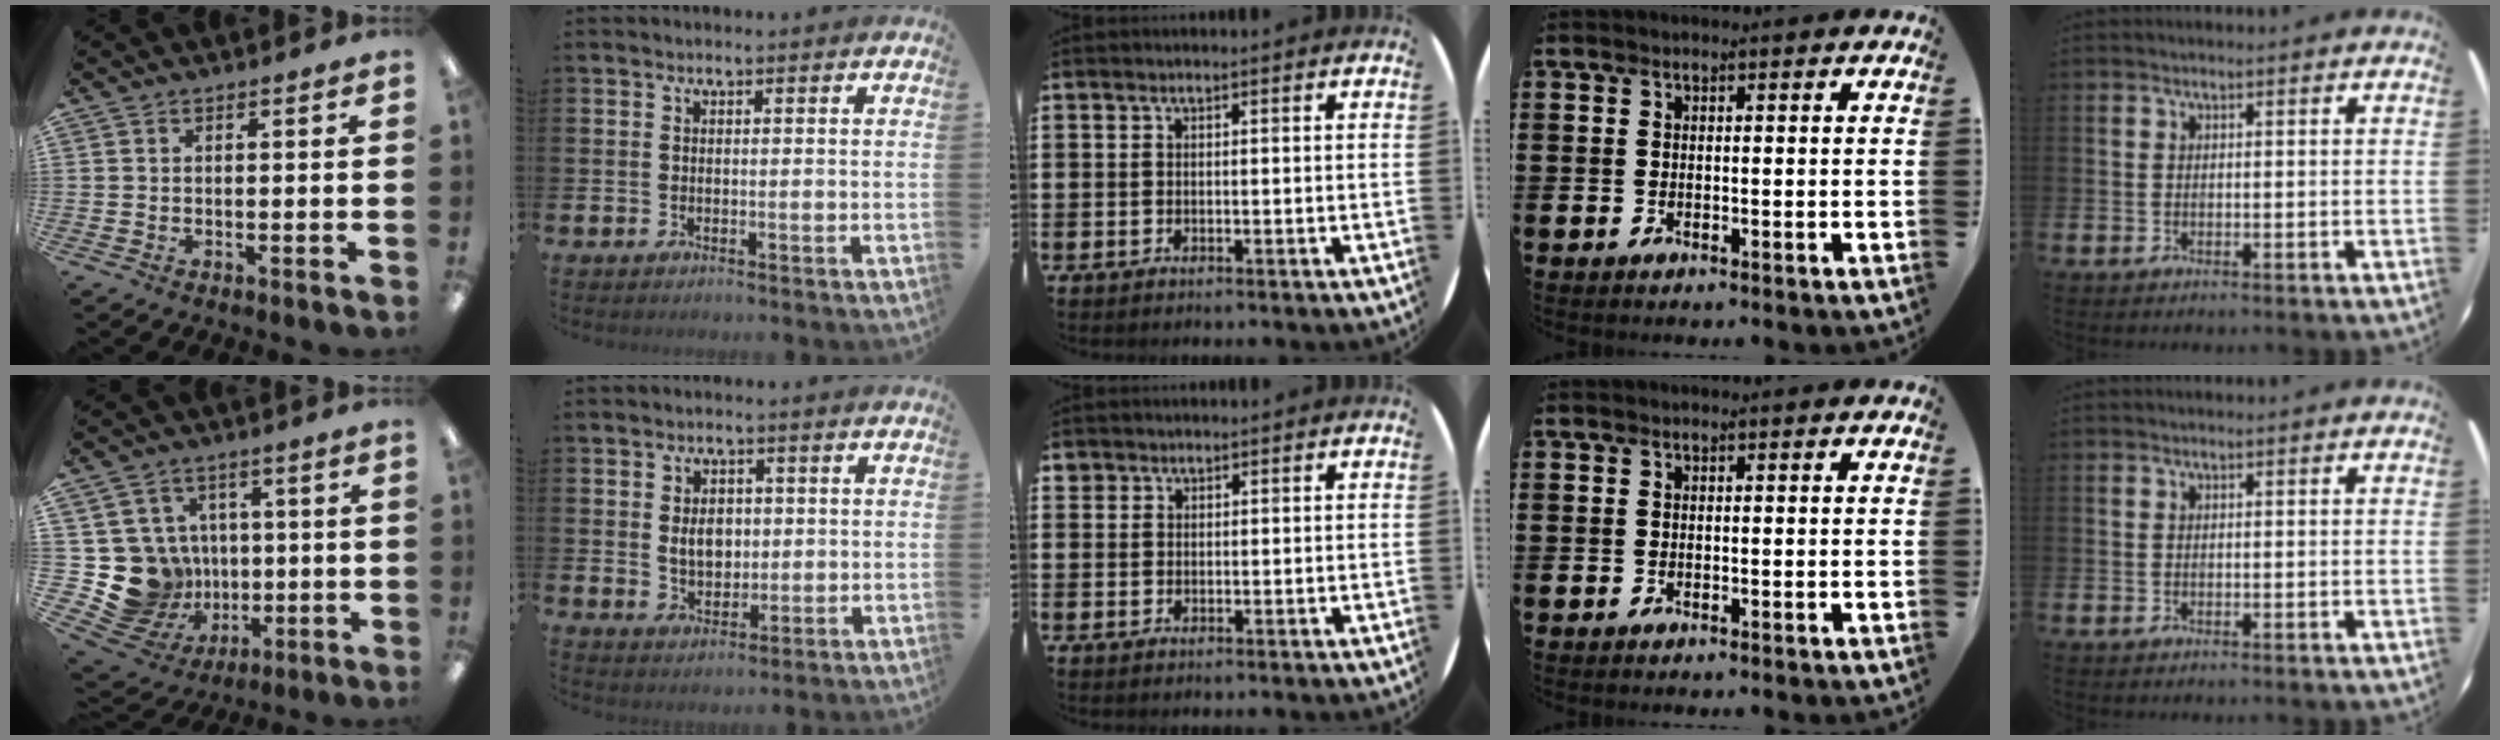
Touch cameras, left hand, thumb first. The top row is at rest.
{"thumb": {"total": 16.2, "force": [-0.9, 15.2, 5.5], "torque": [-0.146, -0.003, 0.020]}, "index": {"total": 4.3, "force": [0.7, 3.1, 2.9], "torque": [-0.042, 0.004, 0.005]}, "middle": {"total": 1.0, "force": [0.8, 0.6, -0.1], "torque": [0.000, 0.003, 0.017]}}